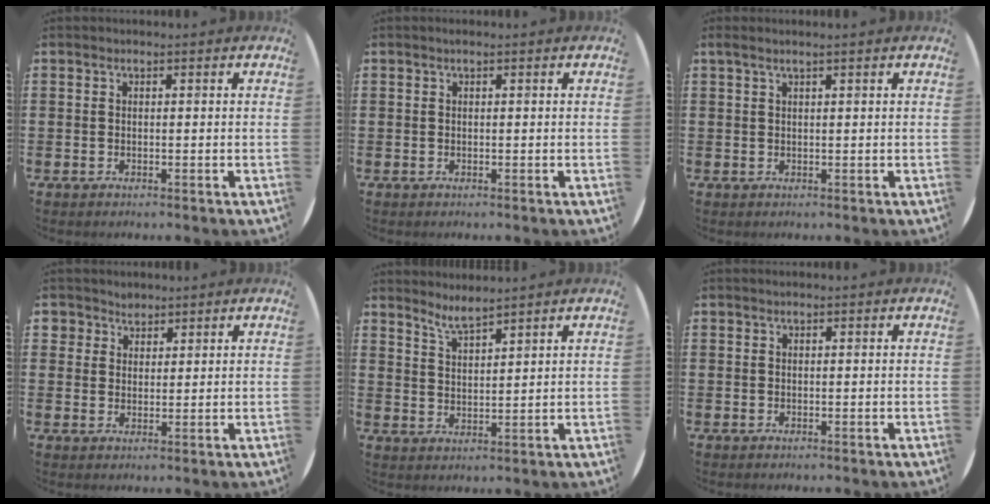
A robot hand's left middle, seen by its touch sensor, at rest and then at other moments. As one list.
[{"total": 0.0}, {"total": 1.0, "force": [0.6, -0.1, 0.8], "torque": [-0.014, 0.002, 0.011]}, {"total": 2.7, "force": [2.2, 1.6, -0.1], "torque": [0.004, 0.006, 0.041]}, {"total": 3.7, "force": [3.6, -0.3, 0.8], "torque": [-0.022, -0.015, 0.065]}, {"total": 0.0}]